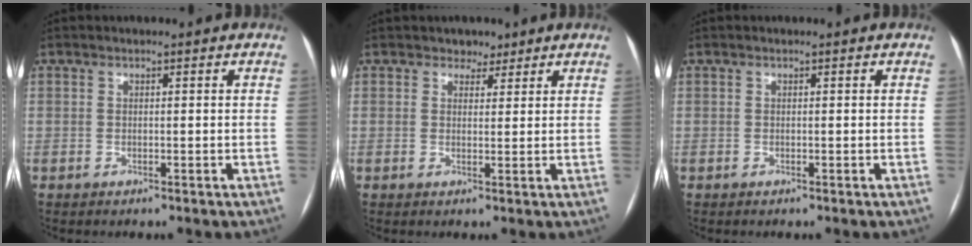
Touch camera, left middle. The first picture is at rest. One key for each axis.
{"total": 2.4, "fx": 1.8, "fy": 1.6, "fz": 0.3, "tx": 0.002, "ty": -0.001, "tz": 0.022}
{"total": 0.0}